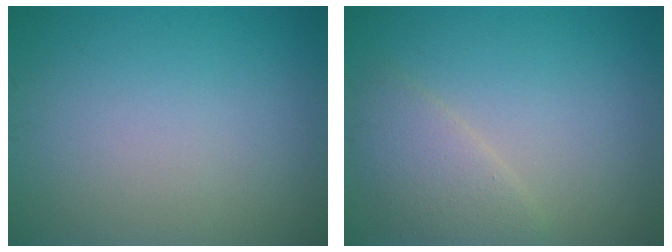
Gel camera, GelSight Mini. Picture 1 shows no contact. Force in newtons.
{"total": 2.9, "press": 2.9, "slide": 0.1}